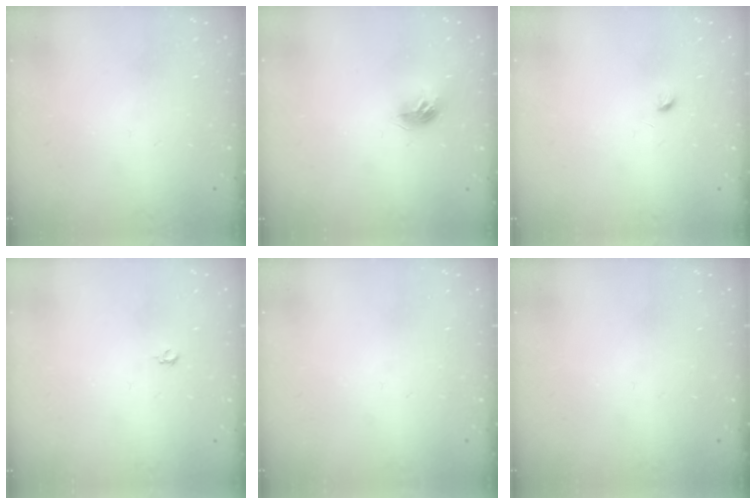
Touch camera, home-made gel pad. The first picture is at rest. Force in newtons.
{"total": 8.6, "press": 8.6, "slide": 0.0}
{"total": 3.2, "press": 3.1, "slide": 0.5}
{"total": 3.5, "press": 3.4, "slide": 0.6}
{"total": 0.0}
{"total": 0.0}